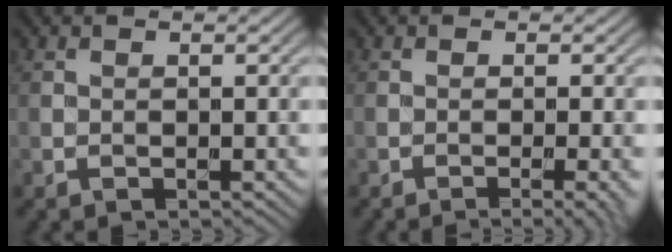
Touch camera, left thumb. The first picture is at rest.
{"total": 3.2, "force": [-1.3, 0.6, 2.8], "torque": [-0.036, 0.003, -0.022]}